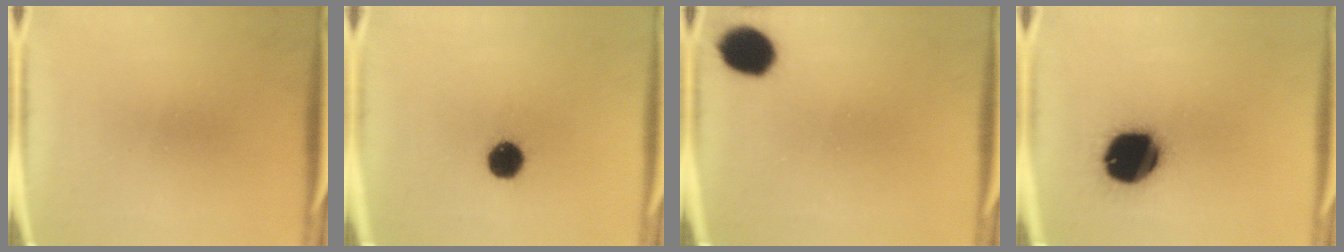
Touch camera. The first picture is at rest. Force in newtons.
{"total": 7.1}
{"total": 9.7}
{"total": 19.8}